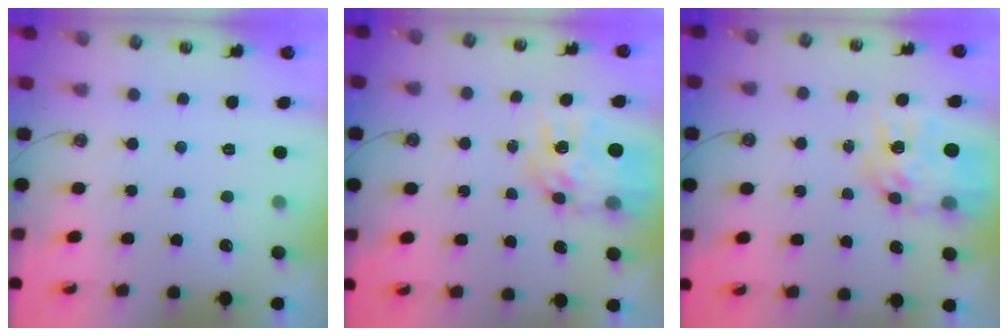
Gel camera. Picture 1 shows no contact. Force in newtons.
{"total": 13.1, "press": 13.0, "slide": 1.2}
{"total": 13.1, "press": 13.0, "slide": 1.2}